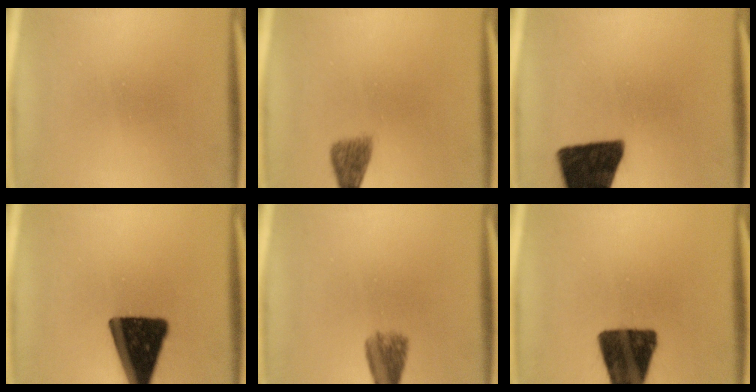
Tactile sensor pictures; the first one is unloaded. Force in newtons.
{"total": 2.7}
{"total": 16.8}
{"total": 17.7}
{"total": 4.0}
{"total": 15.1}